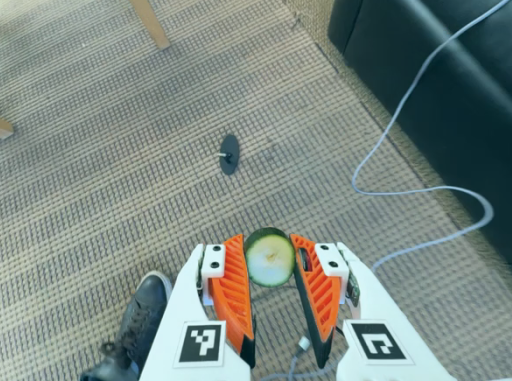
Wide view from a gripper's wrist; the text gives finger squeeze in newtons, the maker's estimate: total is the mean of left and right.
{"total": 9.9, "left": 9.7, "right": 10.2}